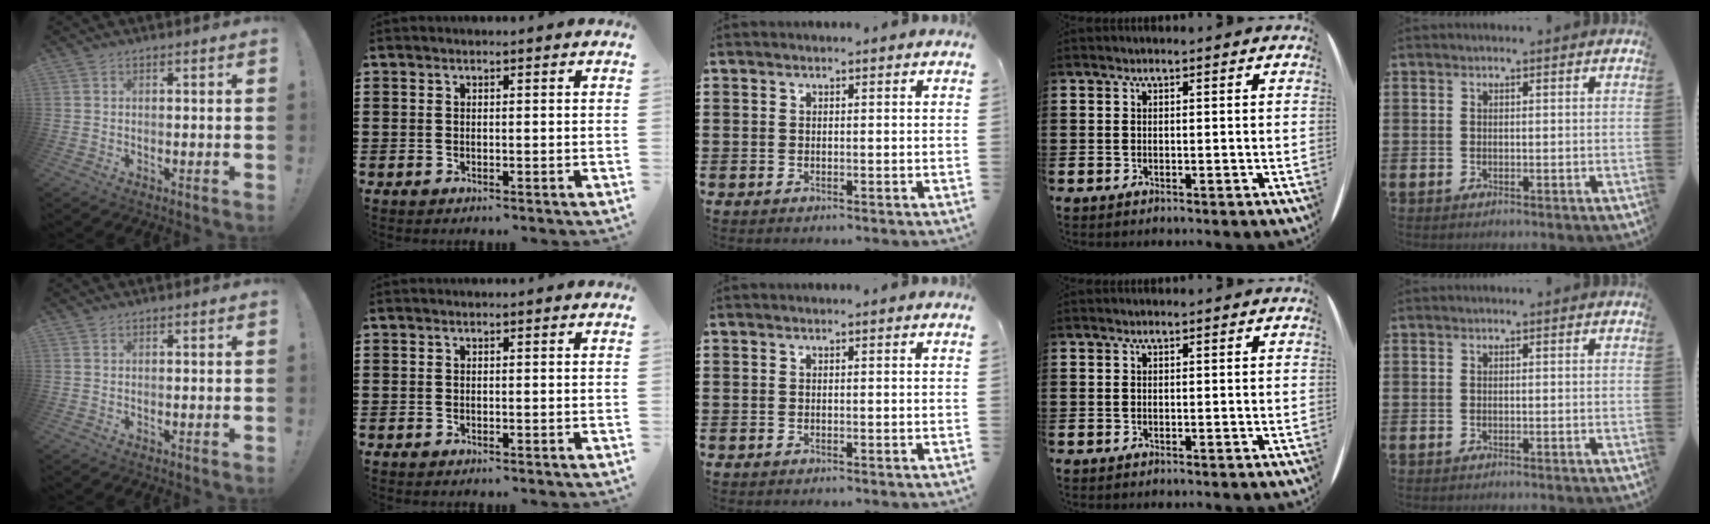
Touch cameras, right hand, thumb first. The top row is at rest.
{}